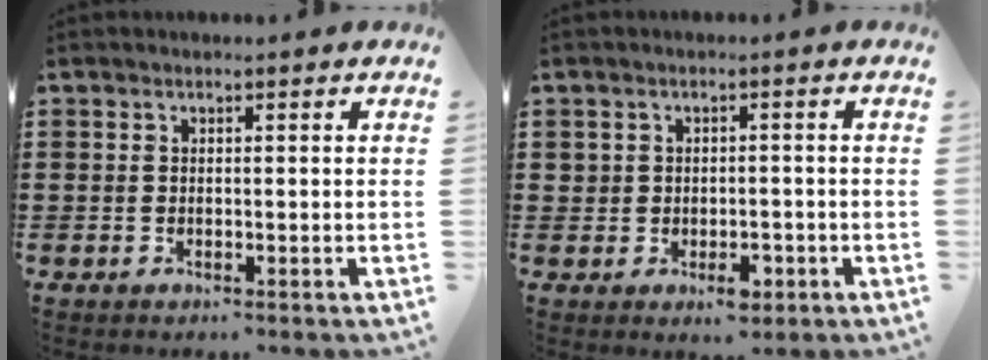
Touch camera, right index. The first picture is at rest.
{"total": 3.1, "force": [-1.1, 2.2, 2.0], "torque": [-0.039, 0.004, -0.021]}